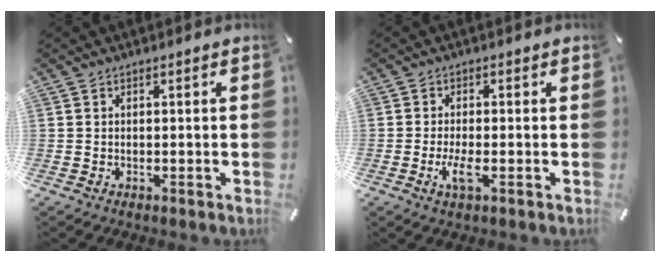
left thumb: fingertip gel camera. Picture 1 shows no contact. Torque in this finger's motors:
{"motor_torque": [0.00, 0.06, 0.00, 0.00, 0.00]}